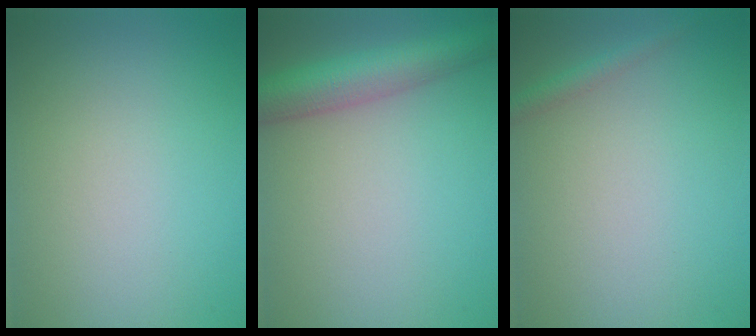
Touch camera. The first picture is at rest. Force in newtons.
{"total": 5.4, "press": 5.4, "slide": 0.3}
{"total": 1.3, "press": 1.2, "slide": 0.1}